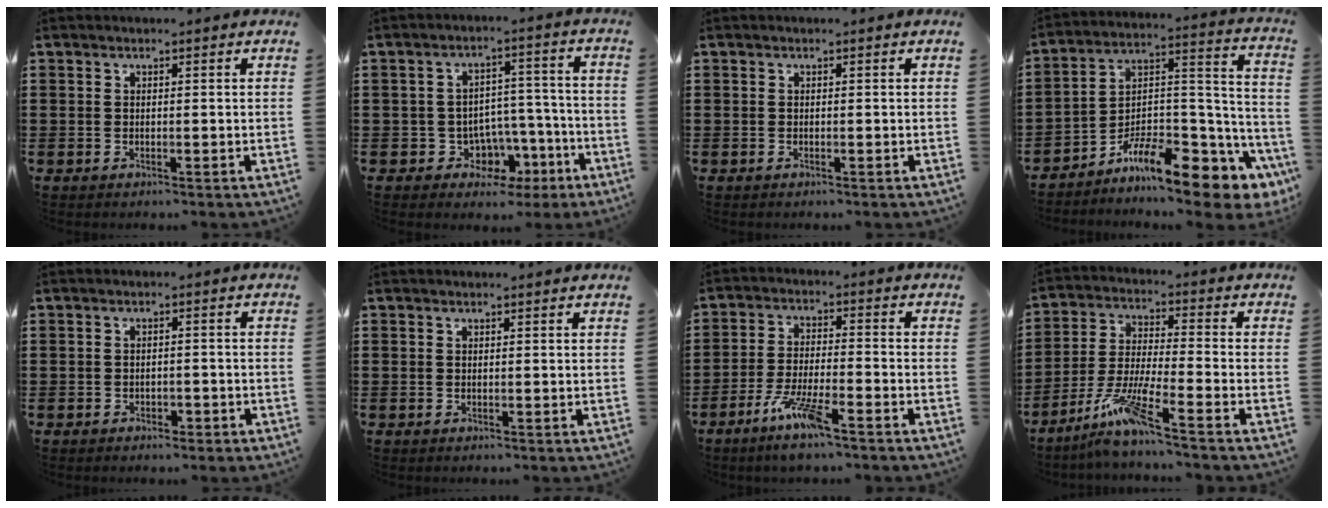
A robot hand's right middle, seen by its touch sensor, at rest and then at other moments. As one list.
[{"total": 6.1, "force": [-3.3, 4.9, 1.8], "torque": [-0.045, 0.020, -0.054]}, {"total": 0.0}, {"total": 10.6, "force": [-8.2, 3.3, 5.9], "torque": [-0.099, 0.016, -0.154]}, {"total": 1.7, "force": [-1.6, 0.8, 0.1], "torque": [-0.009, 0.002, -0.035]}, {"total": 0.0}, {"total": 6.8, "force": [-4.5, 0.7, 5.1], "torque": [-0.105, -0.008, -0.083]}, {"total": 7.8, "force": [-5.4, 0.4, 5.6], "torque": [-0.126, -0.015, -0.106]}]